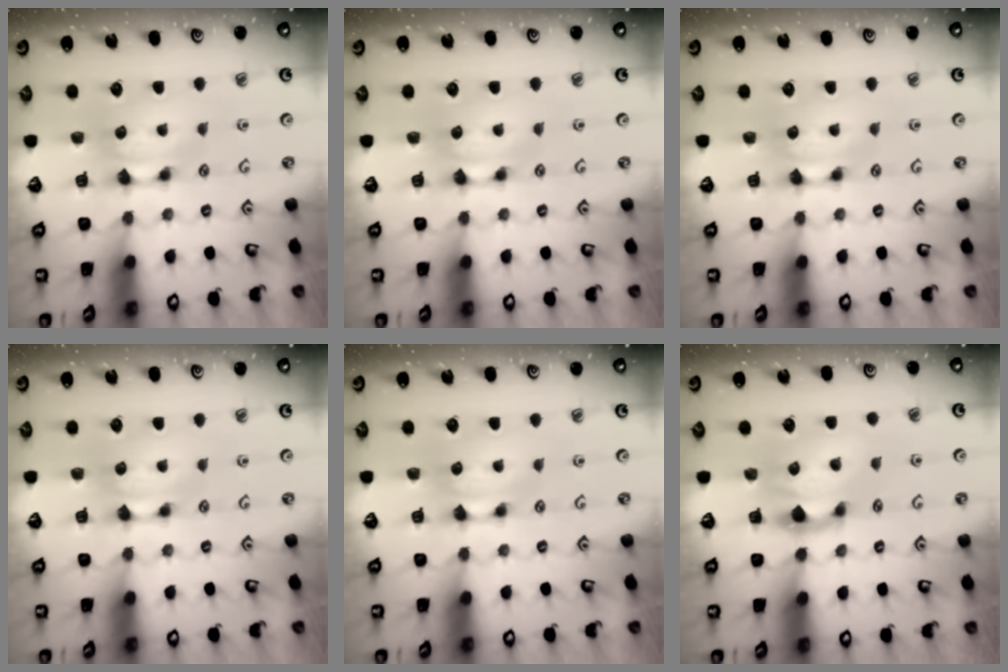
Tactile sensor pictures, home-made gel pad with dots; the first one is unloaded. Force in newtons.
{"total": 0.0}
{"total": 0.0}
{"total": 0.0}
{"total": 0.0}
{"total": 1.7, "press": 0.9, "slide": 1.4}